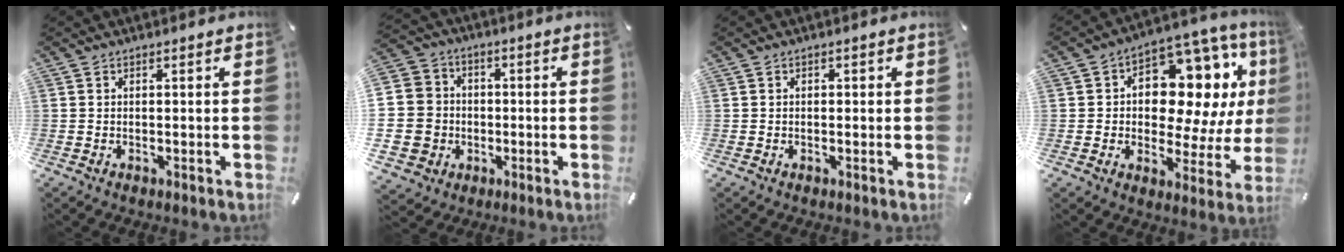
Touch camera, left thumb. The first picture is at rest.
{"total": 12.2, "force": [-1.7, 11.7, 3.0], "torque": [-0.081, 0.018, -0.027]}
{"total": 0.5, "force": [-0.1, 0.4, 0.3], "torque": [-0.006, 0.001, -0.002]}
{"total": 16.5, "force": [5.2, 10.6, 11.6], "torque": [-0.154, -0.050, 0.089]}